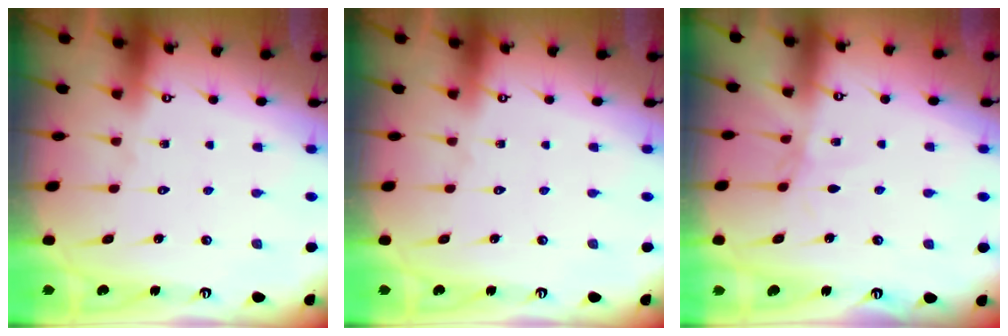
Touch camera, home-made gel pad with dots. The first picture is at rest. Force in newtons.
{"total": 0.0}
{"total": 1.8, "press": 1.8, "slide": 0.3}